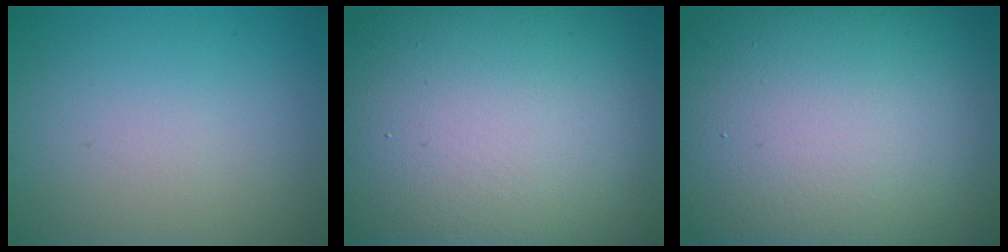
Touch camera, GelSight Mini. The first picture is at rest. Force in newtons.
{"total": 20.5, "press": 20.4, "slide": 1.1}
{"total": 21.6, "press": 21.6, "slide": 1.3}